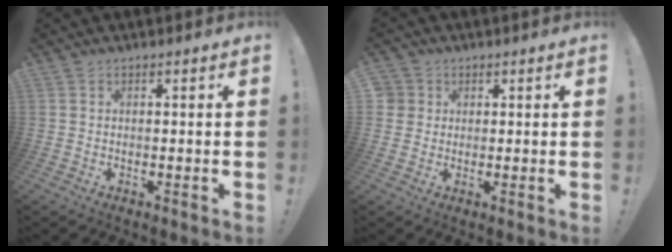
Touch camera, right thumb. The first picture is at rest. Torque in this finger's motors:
{"motor_torque": [-0.02, 0.18, -0.33, 0.04, 0.00]}